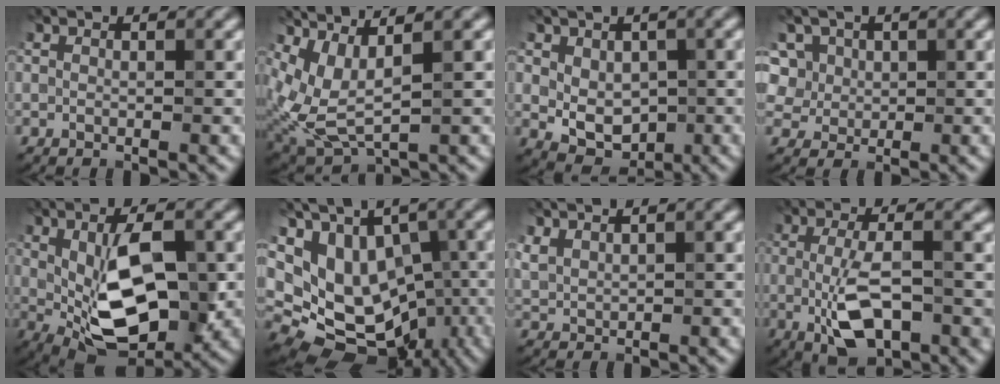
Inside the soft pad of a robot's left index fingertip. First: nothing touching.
{"total": 4.6, "force": [1.3, 1.7, 4.0], "torque": [-0.113, -0.005, 0.035]}
{"total": 3.3, "force": [-0.4, 2.5, 2.1], "torque": [-0.035, -0.010, -0.003]}
{"total": 5.9, "force": [2.6, 5.0, 1.9], "torque": [-0.039, 0.017, 0.028]}
{"total": 7.9, "force": [-0.4, 3.4, 7.2], "torque": [-0.121, -0.009, -0.005]}
{"total": 12.3, "force": [-1.5, 10.2, 6.7], "torque": [-0.110, 0.006, 0.002]}
{"total": 1.2, "force": [1.2, 0.2, 0.0], "torque": [-0.007, 0.005, 0.029]}
{"total": 4.6, "force": [-1.4, 1.6, 4.0], "torque": [-0.083, -0.013, -0.027]}